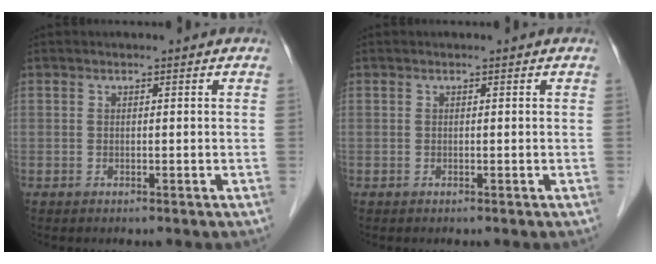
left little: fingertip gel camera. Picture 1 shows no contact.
{"total": 0.0}